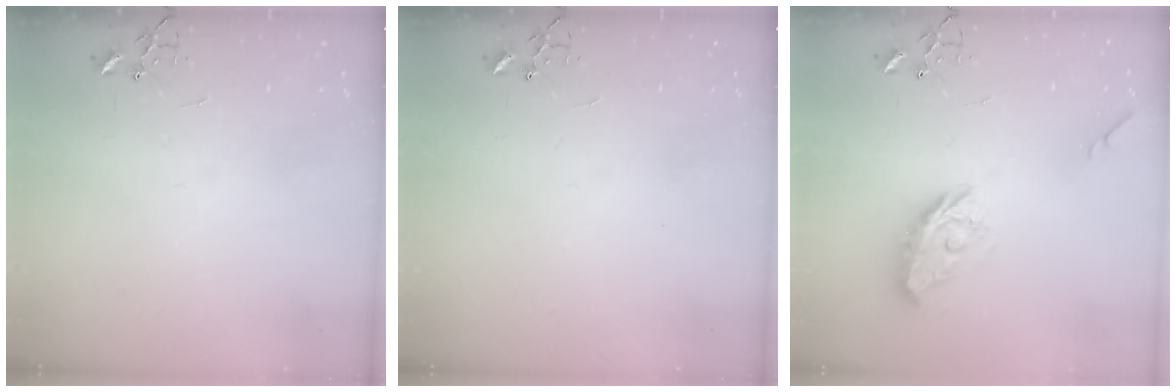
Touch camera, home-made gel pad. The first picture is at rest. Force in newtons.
{"total": 0.0}
{"total": 11.3, "press": 11.3, "slide": 0.6}